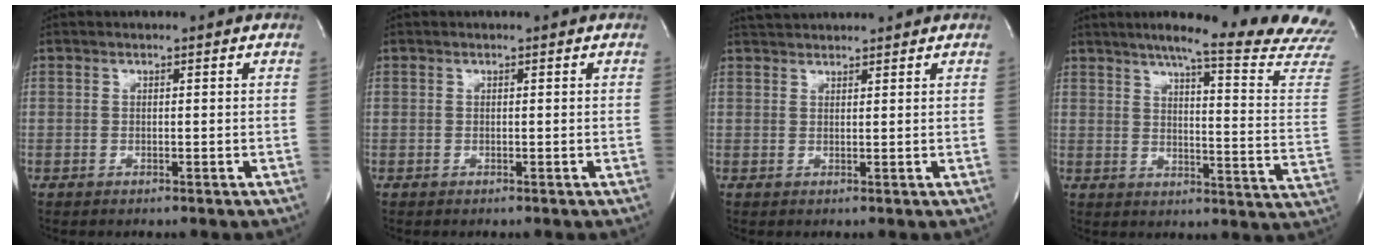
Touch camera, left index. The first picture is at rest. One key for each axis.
{"total": 0.0}
{"total": 6.4, "fx": 6.3, "fy": 0.3, "fz": 1.2, "tx": -0.029, "ty": 0.032, "tz": 0.099}
{"total": 22.3, "fx": 19.5, "fy": -1.3, "fz": 10.7, "tx": -0.152, "ty": -0.093, "tz": 0.231}